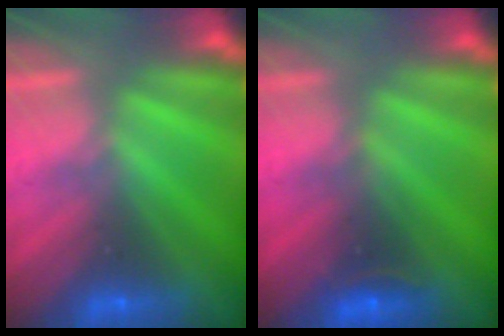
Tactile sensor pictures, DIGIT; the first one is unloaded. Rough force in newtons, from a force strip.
{"total": 2.4}